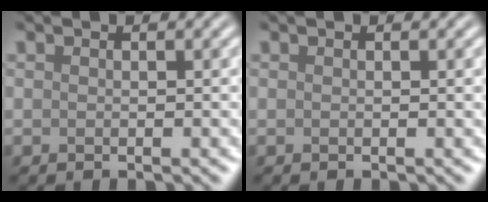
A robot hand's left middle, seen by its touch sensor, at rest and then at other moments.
{"total": 0.0}